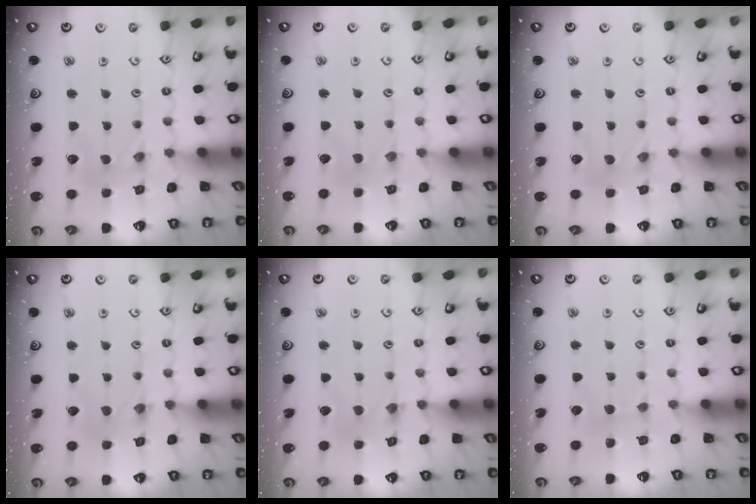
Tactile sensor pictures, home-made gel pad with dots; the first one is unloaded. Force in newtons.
{"total": 1.8, "press": 1.8, "slide": 0.4}
{"total": 1.0, "press": 1.0, "slide": 0.2}
{"total": 0.7, "press": 0.6, "slide": 0.3}
{"total": 1.5, "press": 1.4, "slide": 0.3}
{"total": 2.1, "press": 2.0, "slide": 0.3}